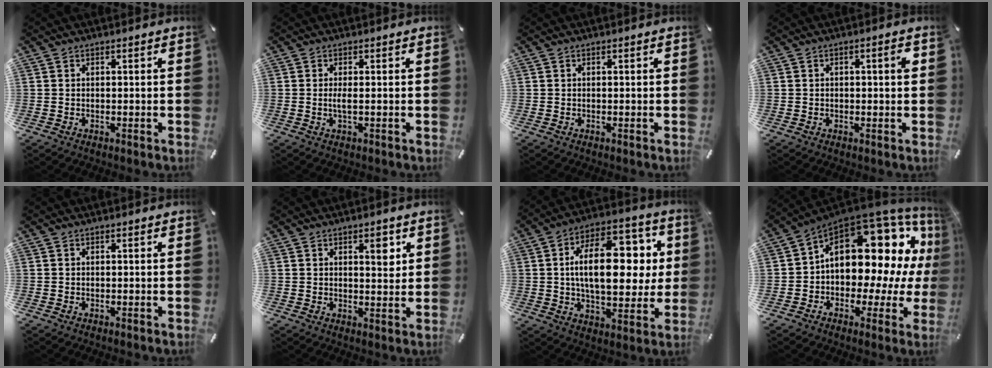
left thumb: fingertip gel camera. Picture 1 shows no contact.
{"total": 2.3, "force": [-0.1, 0.4, 2.3], "torque": [-0.042, -0.005, -0.003]}
{"total": 0.0}
{"total": 2.3, "force": [0.3, 0.7, 2.2], "torque": [-0.039, 0.006, 0.002]}
{"total": 0.0}
{"total": 4.9, "force": [2.3, 2.2, 3.7], "torque": [-0.039, -0.011, 0.030]}
{"total": 21.1, "force": [3.3, 11.4, 17.5], "torque": [-0.282, 0.003, 0.049]}
{"total": 20.0, "force": [5.8, 12.5, 14.5], "torque": [-0.208, -0.050, 0.101]}